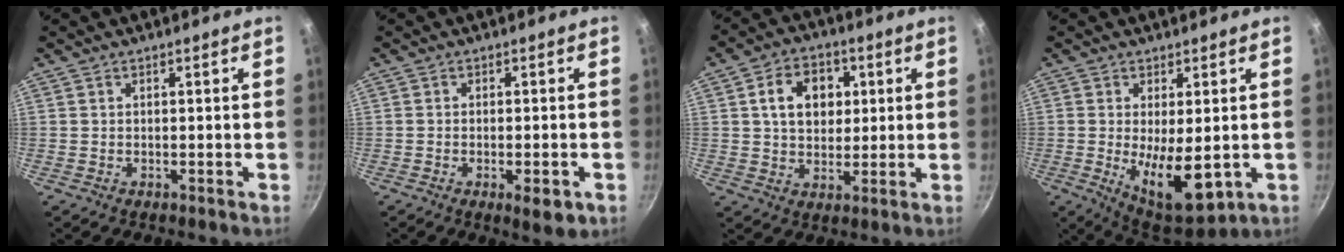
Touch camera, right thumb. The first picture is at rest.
{"total": 5.1, "force": [-2.1, 1.7, 4.4], "torque": [-0.063, 0.002, -0.026]}
{"total": 10.2, "force": [2.4, 7.7, 6.3], "torque": [-0.077, 0.006, 0.034]}
{"total": 12.1, "force": [-1.5, 5.1, 10.8], "torque": [-0.152, -0.017, -0.004]}